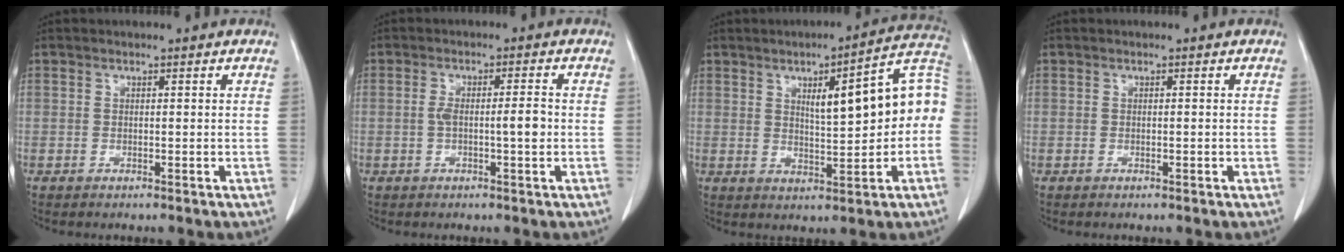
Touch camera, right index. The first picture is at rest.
{"total": 4.0, "force": [-0.5, 0.5, 3.9], "torque": [-0.072, 0.006, -0.005]}
{"total": 12.8, "force": [1.2, 2.8, 12.4], "torque": [-0.165, 0.038, 0.018]}
{"total": 0.5, "force": [-0.1, 0.1, 0.5], "torque": [-0.008, 0.000, 0.000]}